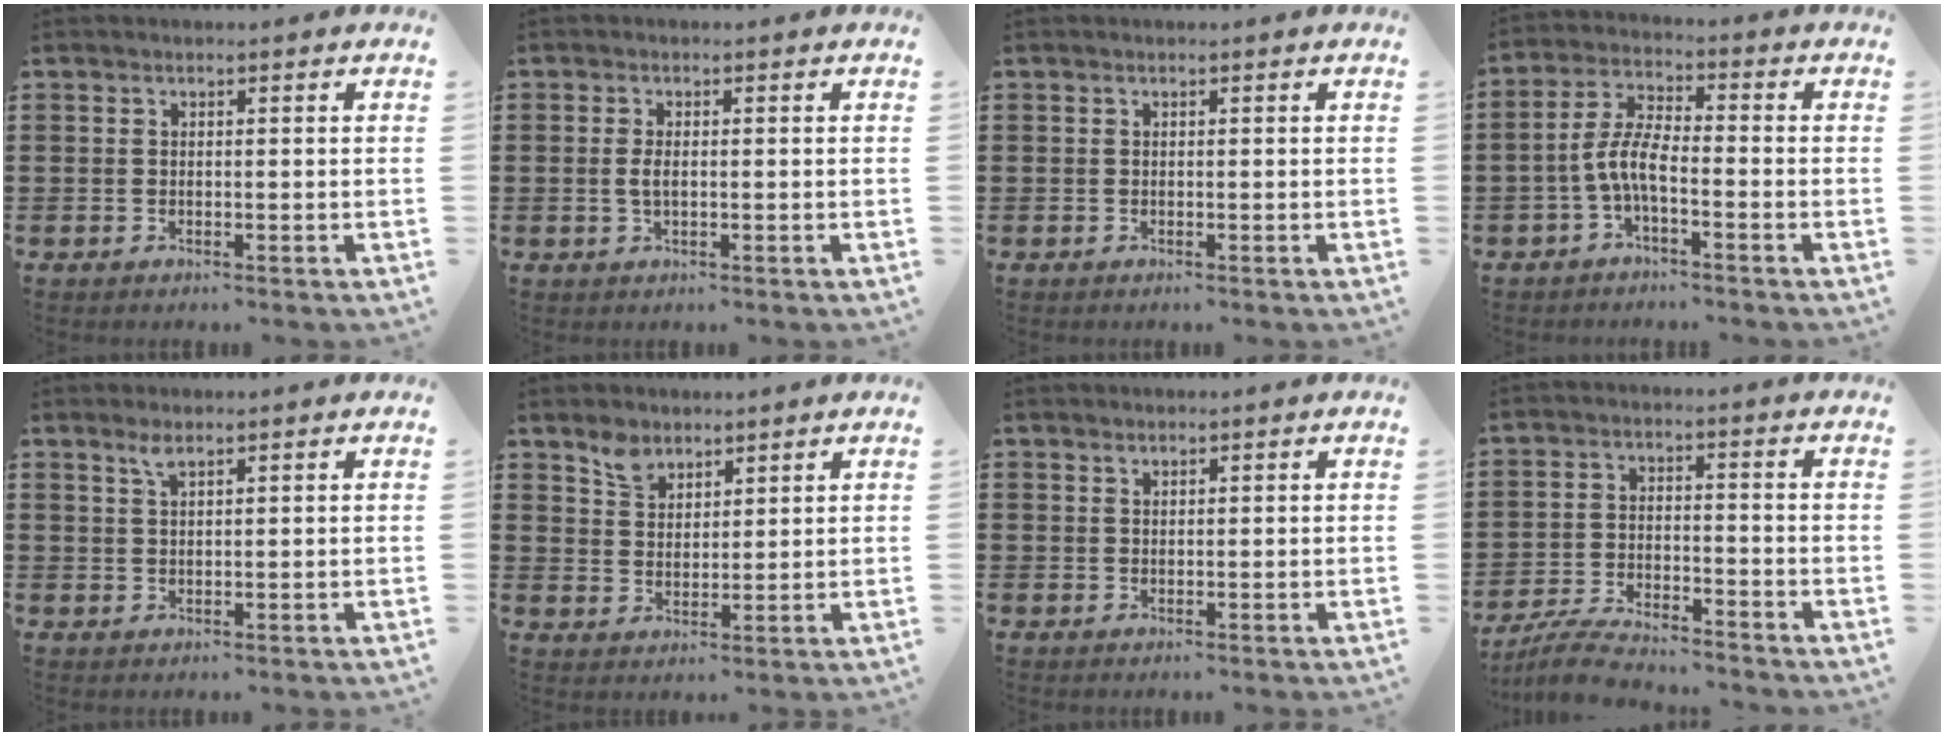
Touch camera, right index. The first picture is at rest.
{"total": 2.1, "force": [0.0, 0.8, 1.9], "torque": [-0.045, -0.001, -0.004]}
{"total": 0.0}
{"total": 6.1, "force": [-2.3, 1.8, 5.3], "torque": [-0.128, -0.006, -0.050]}
{"total": 1.8, "force": [1.3, 0.4, 1.2], "torque": [-0.027, 0.001, 0.024]}
{"total": 4.0, "force": [3.1, 2.3, 1.0], "torque": [-0.023, 0.003, 0.060]}
{"total": 0.8, "force": [0.8, 0.4, 0.0], "torque": [-0.001, 0.001, 0.015]}
{"total": 5.6, "force": [-5.4, 0.7, 1.6], "torque": [-0.039, 0.002, -0.106]}